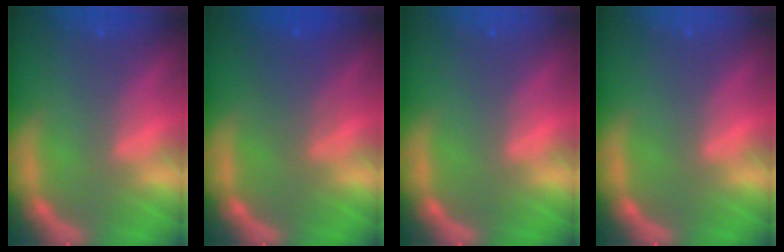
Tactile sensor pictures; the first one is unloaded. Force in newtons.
{"total": 3.1}
{"total": 0.0}
{"total": 0.0}